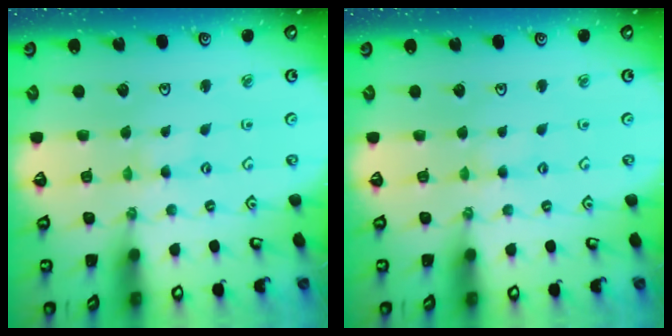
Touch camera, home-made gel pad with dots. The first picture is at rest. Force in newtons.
{"total": 1.5, "press": 1.4, "slide": 0.3}